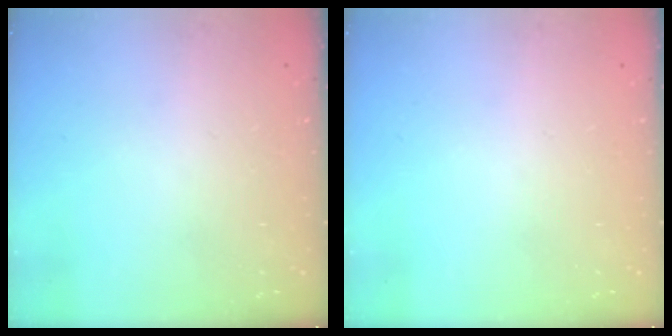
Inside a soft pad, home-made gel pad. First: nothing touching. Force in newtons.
{"total": 0.0}